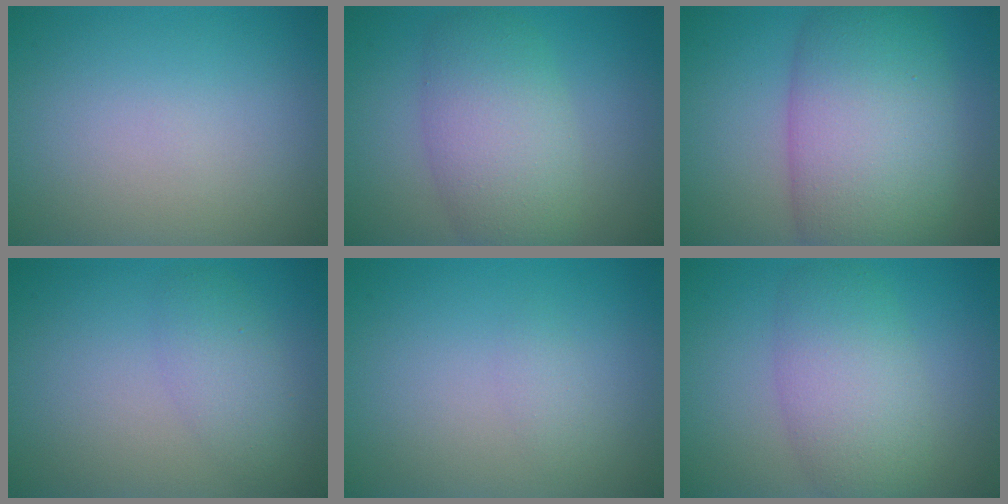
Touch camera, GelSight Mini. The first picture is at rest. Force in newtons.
{"total": 6.0, "press": 6.0, "slide": 0.3}
{"total": 11.2, "press": 11.2, "slide": 0.4}
{"total": 2.5, "press": 2.5, "slide": 0.1}
{"total": 2.1, "press": 2.1, "slide": 0.2}
{"total": 5.5, "press": 5.5, "slide": 0.4}